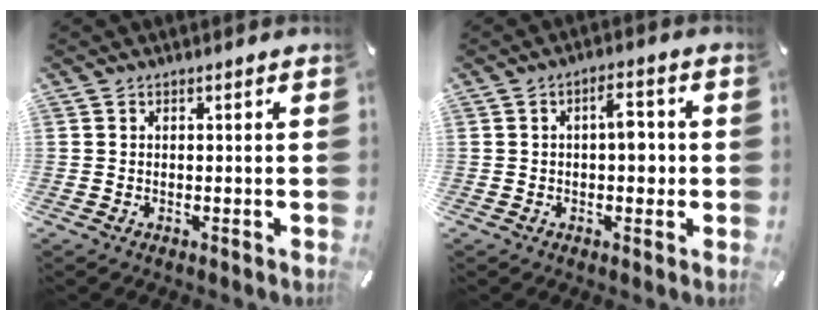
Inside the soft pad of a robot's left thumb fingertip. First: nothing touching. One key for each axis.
{"total": 5.6, "fx": 0.1, "fy": 2.8, "fz": 4.9, "tx": -0.066, "ty": 0.004, "tz": -0.004}